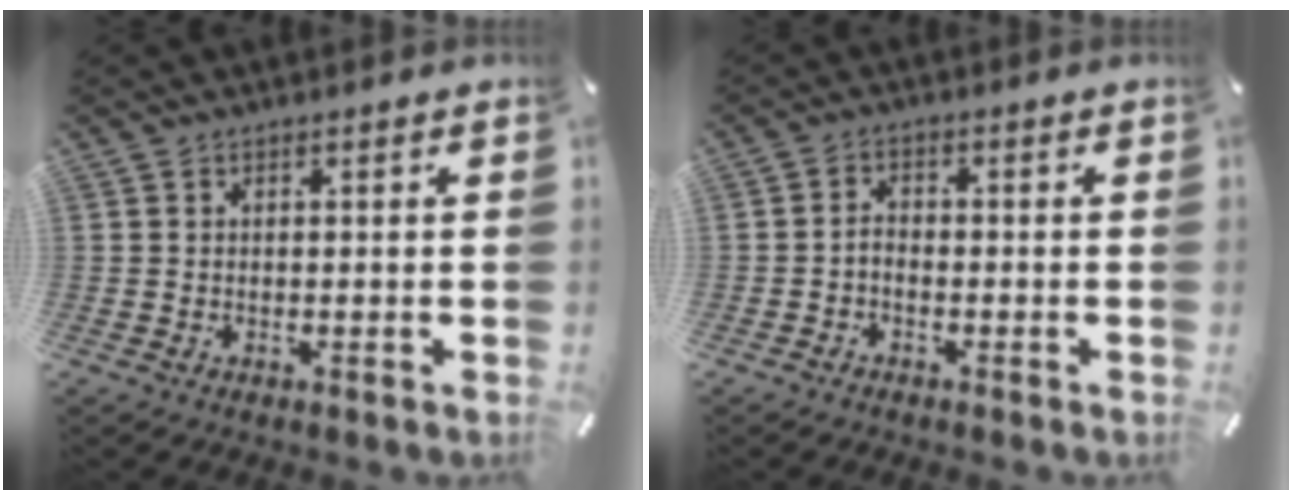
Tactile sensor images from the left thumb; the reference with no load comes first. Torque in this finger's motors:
{"motor_torque": [-0.30, -0.37, 0.18, 0.37, -0.05]}